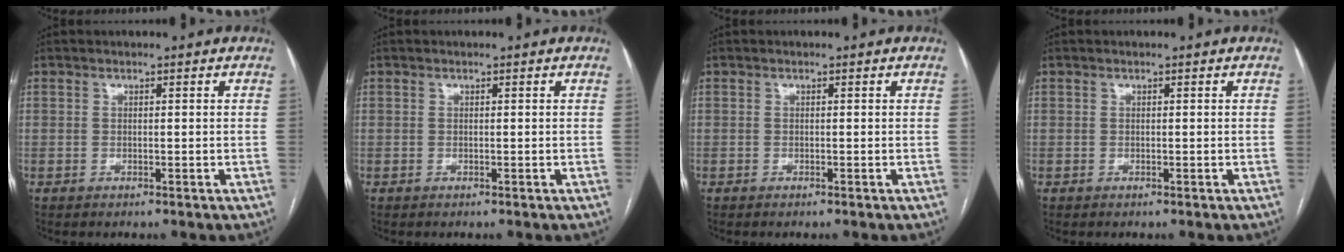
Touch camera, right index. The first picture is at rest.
{"total": 0.0}
{"total": 0.0}
{"total": 0.0}